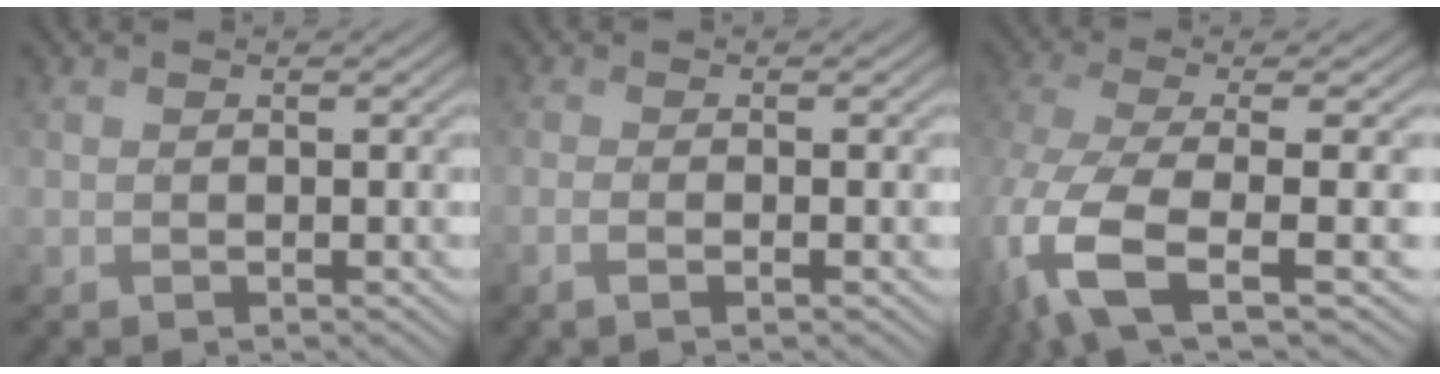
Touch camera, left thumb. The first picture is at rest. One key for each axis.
{"total": 1.9, "fx": -0.7, "fy": -0.1, "fz": 1.7, "tx": -0.037, "ty": 0.005, "tz": -0.016}
{"total": 10.7, "fx": -3.3, "fy": 3.6, "fz": 9.5, "tx": -0.220, "ty": -0.023, "tz": -0.065}